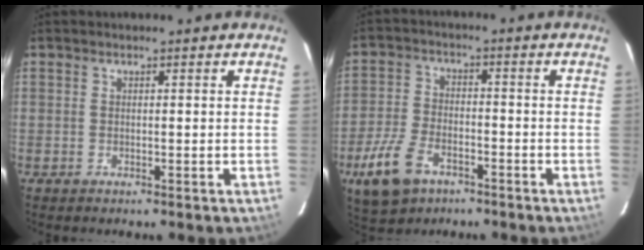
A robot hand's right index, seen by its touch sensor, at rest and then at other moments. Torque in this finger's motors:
{"motor_torque": [0.55, -0.55, 0.33, 0.05]}